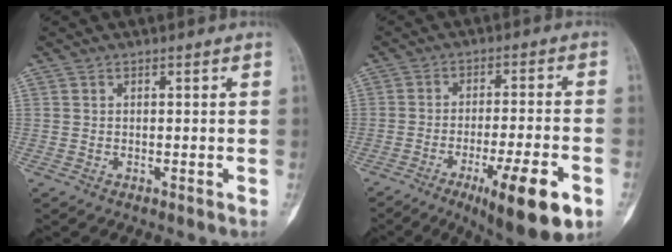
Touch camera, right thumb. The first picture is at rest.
{"total": 14.6, "force": [-6.7, 2.8, 12.7], "torque": [-0.191, 0.012, -0.093]}